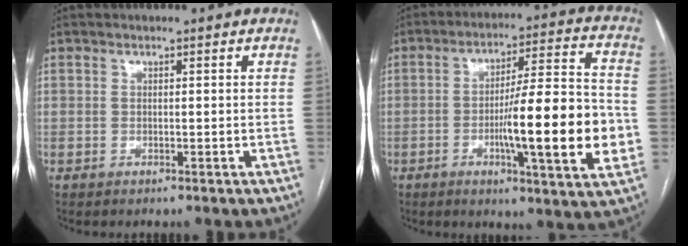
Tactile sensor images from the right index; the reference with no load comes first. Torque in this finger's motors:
{"motor_torque": [2.14, 0.00, 1.05, 0.21]}